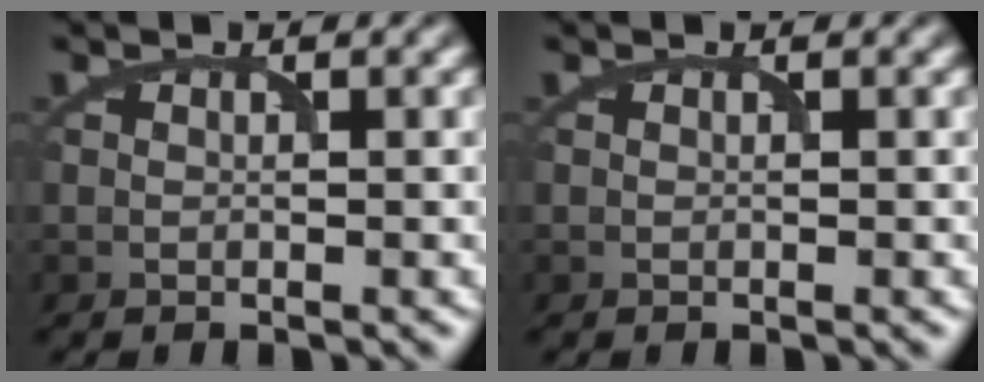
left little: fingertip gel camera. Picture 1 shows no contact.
{"total": 0.0}